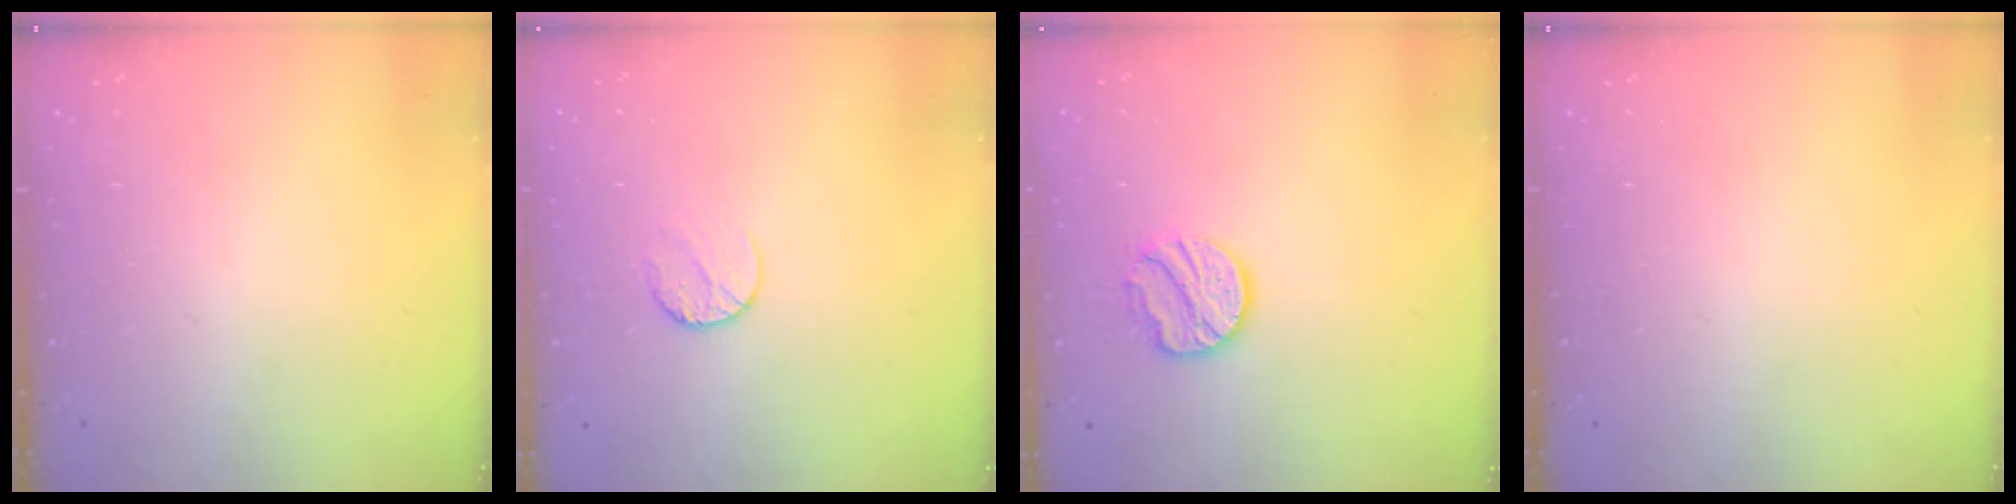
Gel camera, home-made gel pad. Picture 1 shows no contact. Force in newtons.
{"total": 5.9, "press": 5.8, "slide": 0.6}
{"total": 11.1, "press": 11.1, "slide": 0.9}
{"total": 0.0}